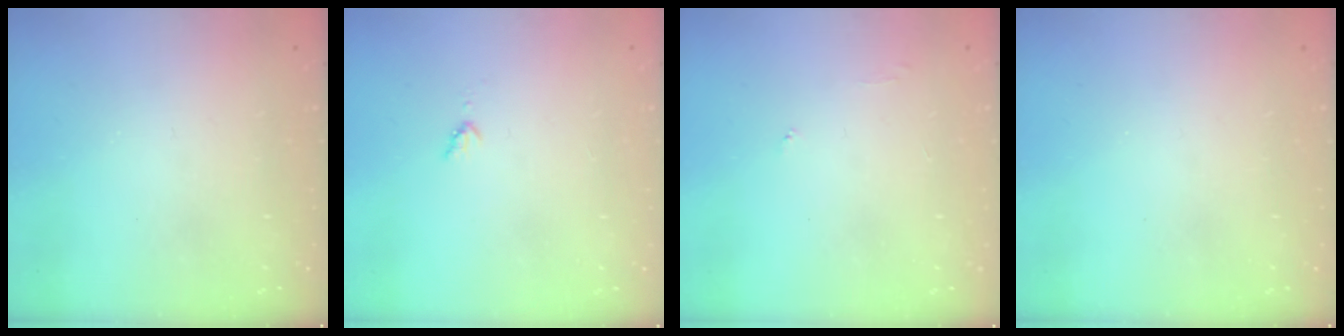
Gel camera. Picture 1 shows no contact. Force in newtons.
{"total": 2.8, "press": 2.8, "slide": 0.4}
{"total": 3.9, "press": 3.9, "slide": 0.3}
{"total": 0.0}